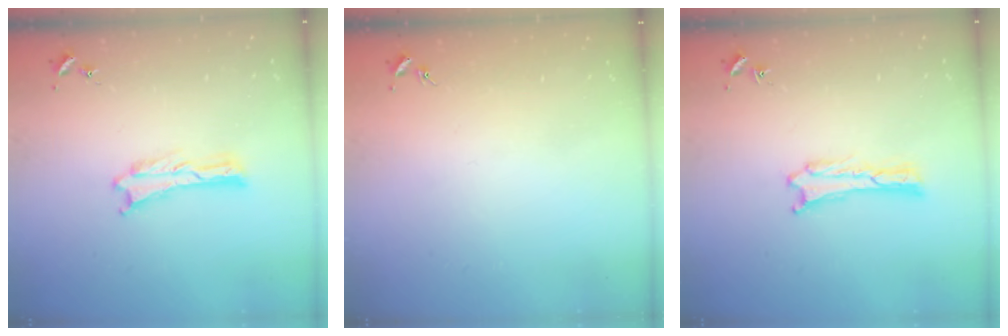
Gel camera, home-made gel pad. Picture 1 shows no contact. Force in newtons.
{"total": 0.0}
{"total": 0.8, "press": 0.8, "slide": 0.0}